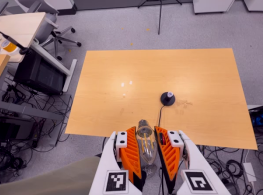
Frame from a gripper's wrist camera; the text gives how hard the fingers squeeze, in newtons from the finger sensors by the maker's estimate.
{"total": 18.8, "left": 19.9, "right": 17.7}